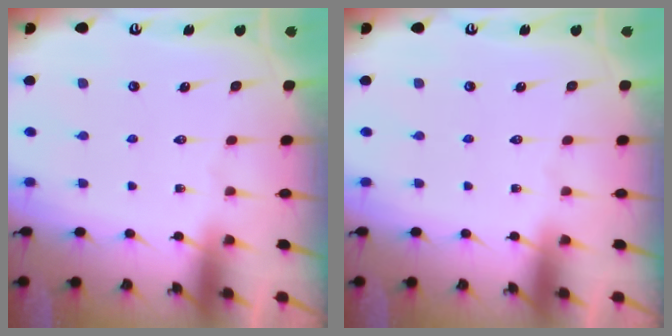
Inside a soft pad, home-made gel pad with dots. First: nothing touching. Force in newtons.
{"total": 0.0}